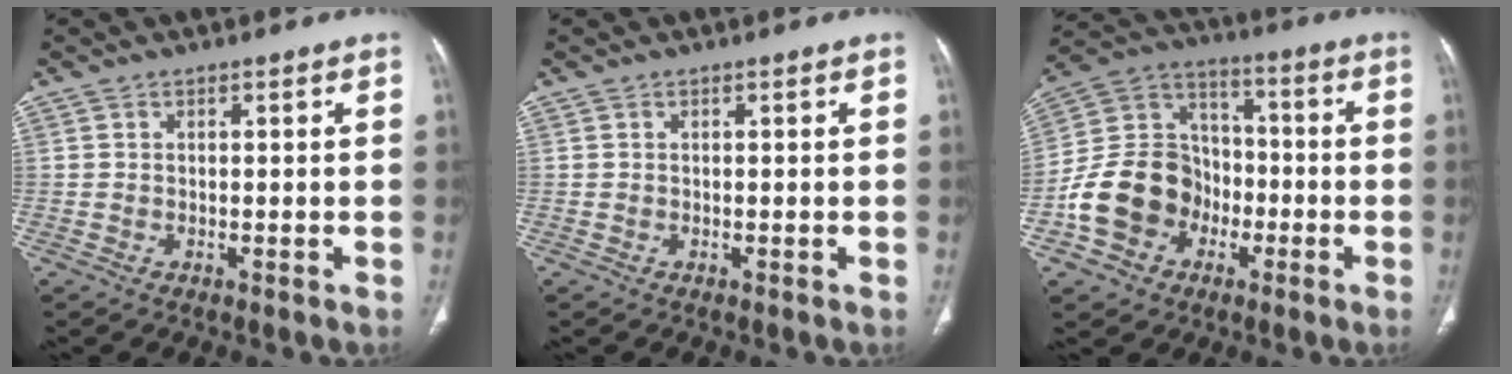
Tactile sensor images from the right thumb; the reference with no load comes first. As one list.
[{"total": 0.0}, {"total": 15.6, "force": [-5.4, 12.8, 7.1], "torque": [-0.106, 0.060, -0.096]}]